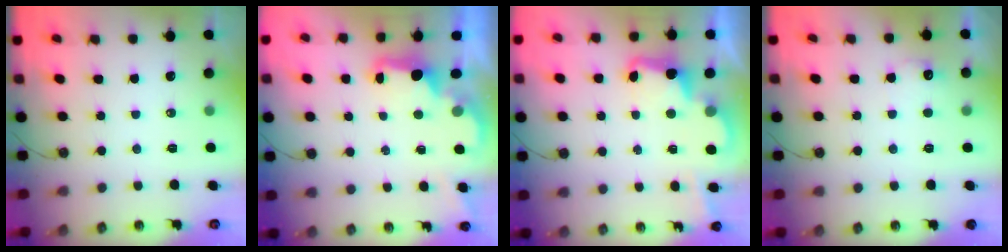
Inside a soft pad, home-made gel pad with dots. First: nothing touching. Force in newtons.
{"total": 2.4, "press": 2.3, "slide": 0.8}
{"total": 3.2, "press": 3.1, "slide": 0.6}
{"total": 5.8, "press": 5.7, "slide": 1.1}